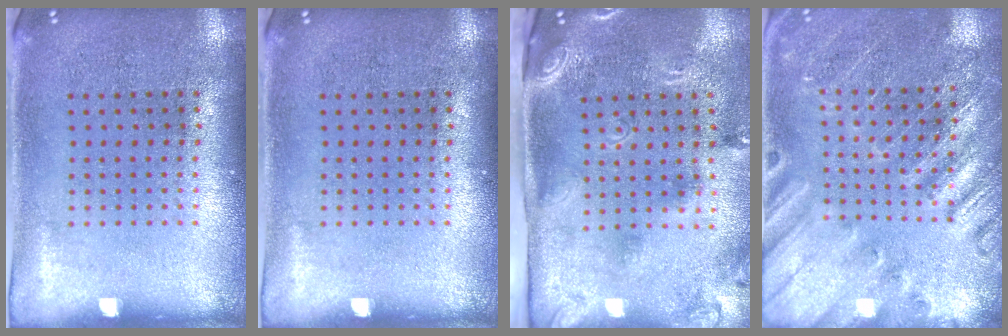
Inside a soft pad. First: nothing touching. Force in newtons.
{"total": 0.0}
{"total": 2.7, "press": 1.8, "slide": 2.1}
{"total": 2.4, "press": 2.4, "slide": 0.3}